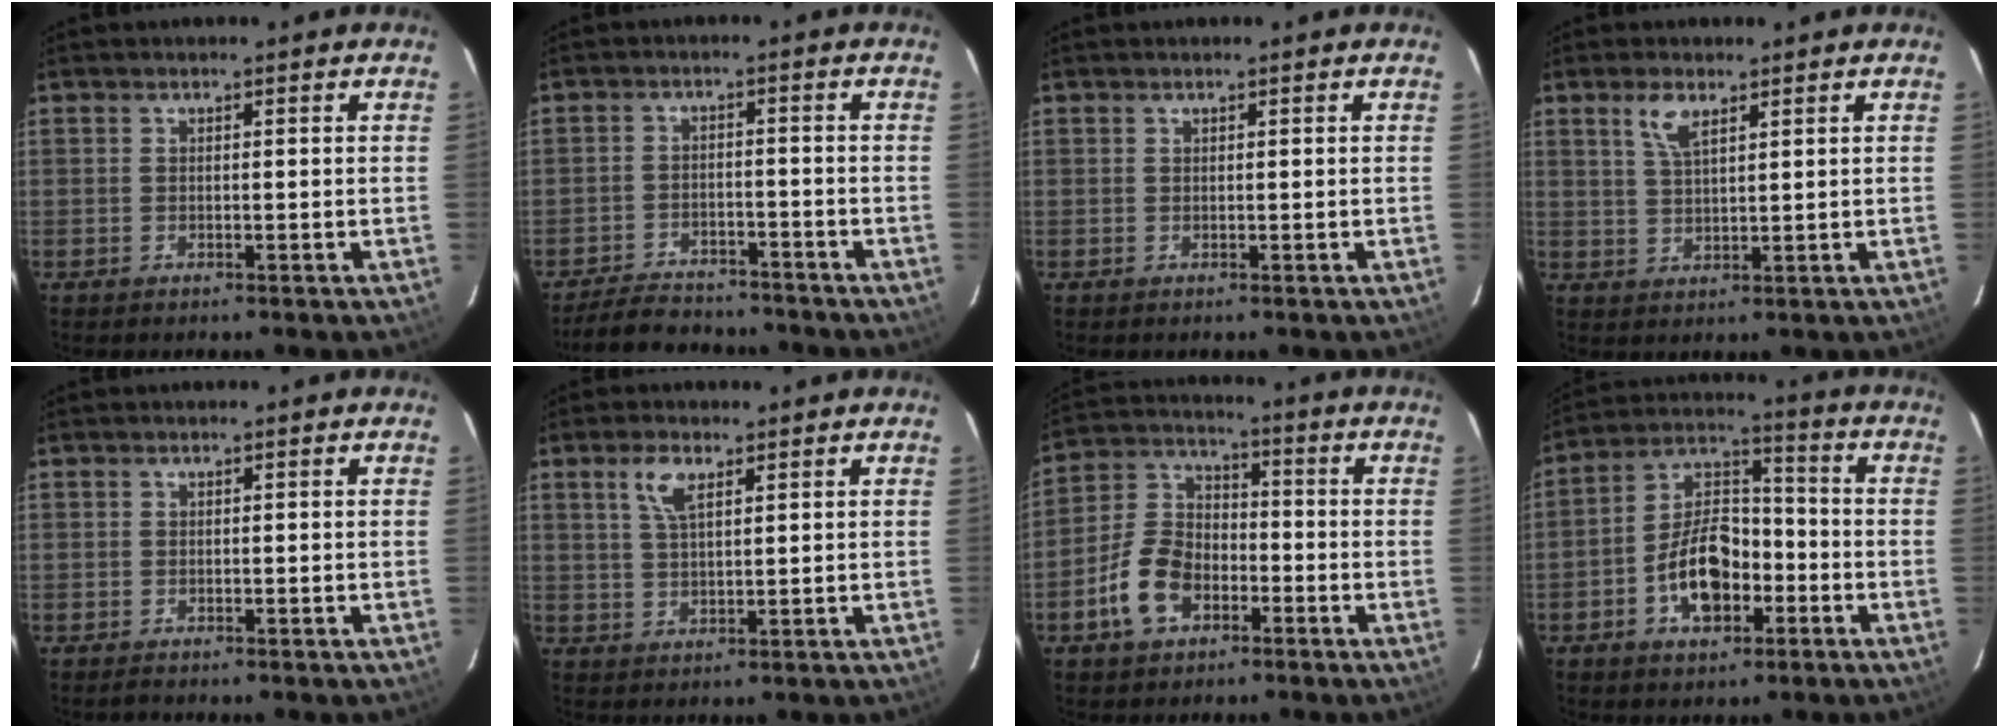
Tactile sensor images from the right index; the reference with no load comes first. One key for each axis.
{"total": 10.6, "fx": -9.4, "fy": 4.0, "fz": 3.0, "tx": -0.084, "ty": 0.007, "tz": -0.136}
{"total": 0.0}
{"total": 4.3, "fx": 2.6, "fy": 1.5, "fz": 3.1, "tx": -0.061, "ty": 0.004, "tz": 0.052}
{"total": 0.6, "fx": -0.5, "fy": 0.3, "fz": -0.1, "tx": -0.001, "ty": -0.001, "tz": -0.011}
{"total": 4.5, "fx": 2.4, "fy": 1.7, "fz": 3.4, "tx": -0.067, "ty": 0.007, "tz": 0.048}
{"total": 10.6, "fx": -5.2, "fy": 6.7, "fz": 6.2, "tx": -0.133, "ty": 0.022, "tz": -0.097}
{"total": 12.3, "fx": -4.8, "fy": 7.1, "fz": 8.9, "tx": -0.171, "ty": 0.028, "tz": -0.075}